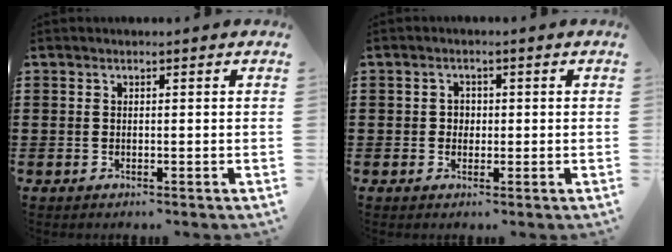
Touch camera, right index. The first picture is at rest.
{"total": 1.6, "force": [-0.1, 1.4, 0.6], "torque": [-0.016, 0.007, -0.005]}